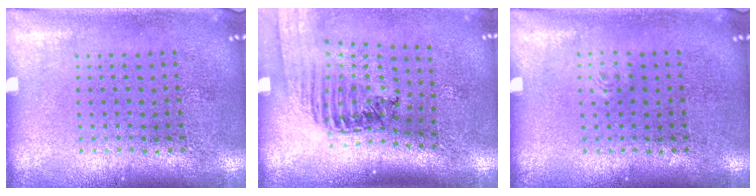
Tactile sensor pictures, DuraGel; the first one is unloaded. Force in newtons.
{"total": 1.5, "press": 1.4, "slide": 0.3}
{"total": 0.6, "press": 0.6, "slide": 0.2}